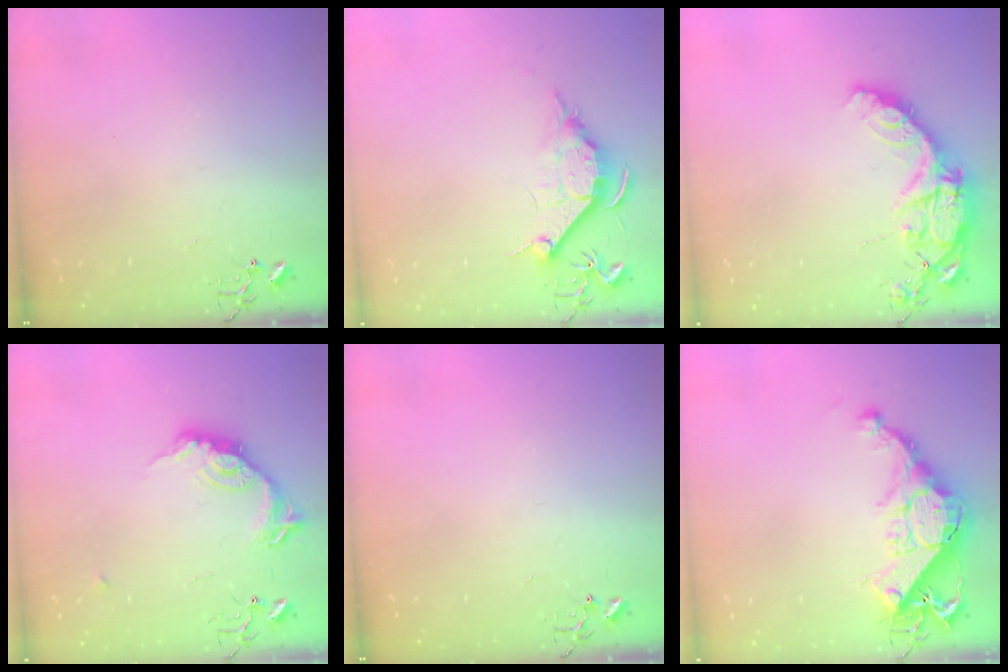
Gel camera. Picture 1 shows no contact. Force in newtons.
{"total": 9.3, "press": 9.2, "slide": 1.0}
{"total": 16.6, "press": 16.5, "slide": 1.3}
{"total": 15.0, "press": 15.0, "slide": 0.7}
{"total": 0.0}
{"total": 15.7, "press": 15.7, "slide": 1.1}